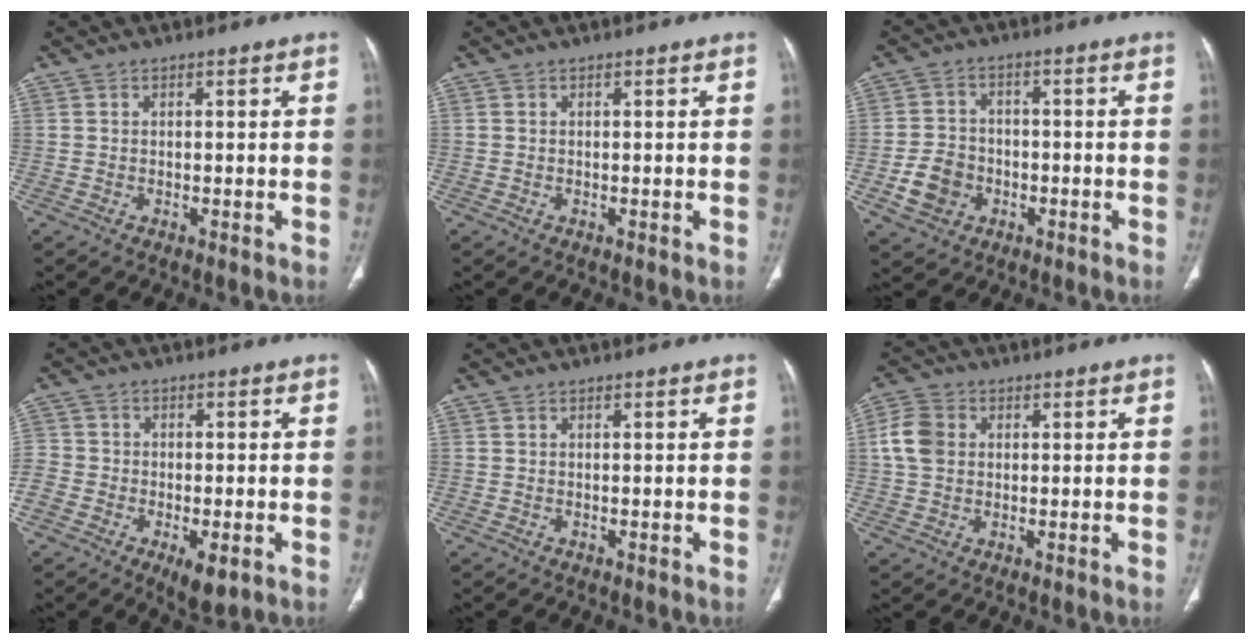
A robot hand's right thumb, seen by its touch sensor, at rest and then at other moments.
{"total": 0.0}
{"total": 7.2, "force": [-2.6, 5.9, 3.1], "torque": [-0.040, 0.020, -0.042]}
{"total": 10.0, "force": [-4.5, 6.4, 6.3], "torque": [-0.099, 0.008, -0.080]}
{"total": 0.0}
{"total": 6.2, "force": [0.9, 5.0, 3.6], "torque": [-0.072, 0.009, 0.014]}